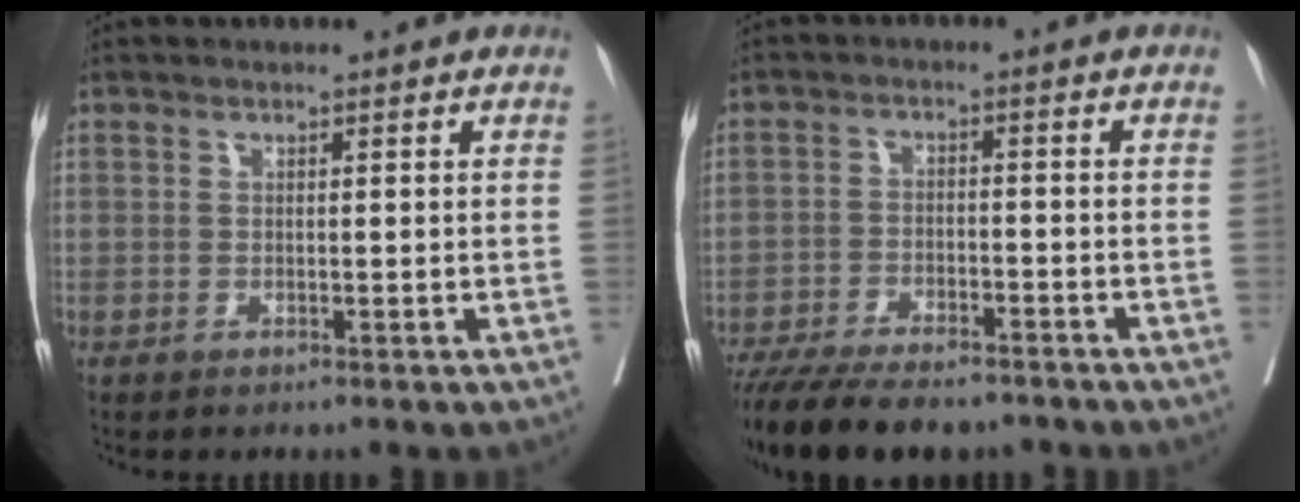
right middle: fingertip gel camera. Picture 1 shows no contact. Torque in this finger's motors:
{"motor_torque": [0.63, -1.51, 0.61, 0.18]}